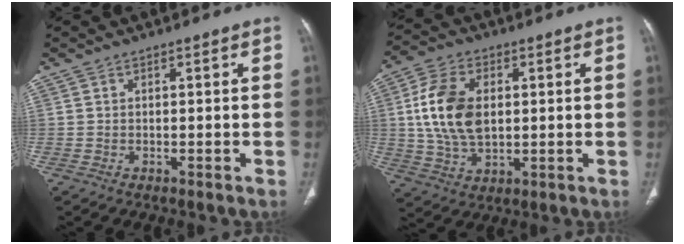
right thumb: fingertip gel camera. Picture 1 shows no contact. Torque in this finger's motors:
{"motor_torque": [1.04, 1.02, 1.41, -0.53, 0.14]}